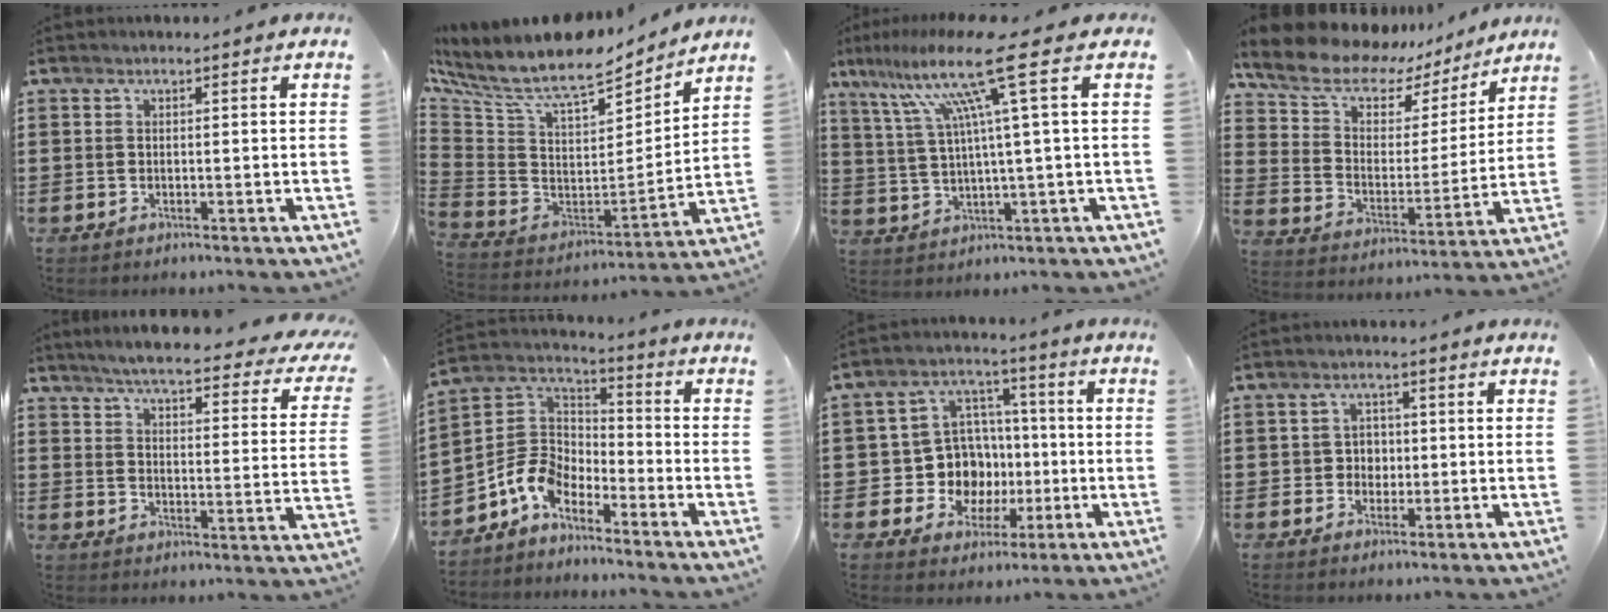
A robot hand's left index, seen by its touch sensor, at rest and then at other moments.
{"total": 10.2, "force": [8.3, 3.0, 5.2], "torque": [-0.136, -0.061, 0.145]}
{"total": 12.8, "force": [5.4, -0.5, 11.6], "torque": [-0.247, -0.011, 0.075]}
{"total": 9.2, "force": [7.0, 5.0, 3.3], "torque": [-0.099, -0.039, 0.121]}
{"total": 4.9, "force": [4.3, 0.0, 2.3], "torque": [-0.066, -0.031, 0.068]}
{"total": 7.9, "force": [-5.2, 5.0, 3.4], "torque": [-0.106, 0.003, -0.108]}
{"total": 10.1, "force": [-0.9, 9.4, 3.5], "torque": [-0.102, 0.004, -0.006]}
{"total": 2.9, "force": [-0.1, 2.7, 1.0], "torque": [-0.032, 0.007, -0.008]}